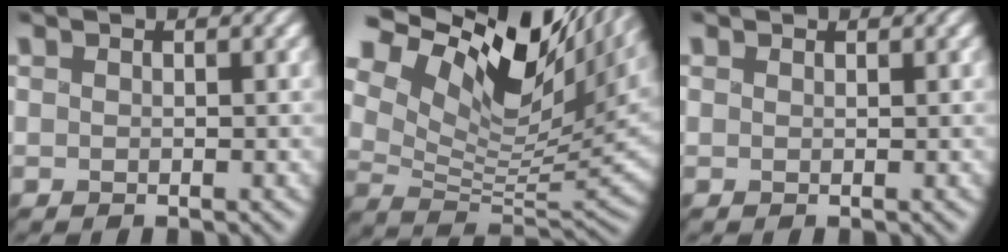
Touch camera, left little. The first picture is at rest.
{"total": 15.1, "force": [8.4, 6.9, 10.5], "torque": [-0.210, 0.037, 0.144]}
{"total": 0.0}